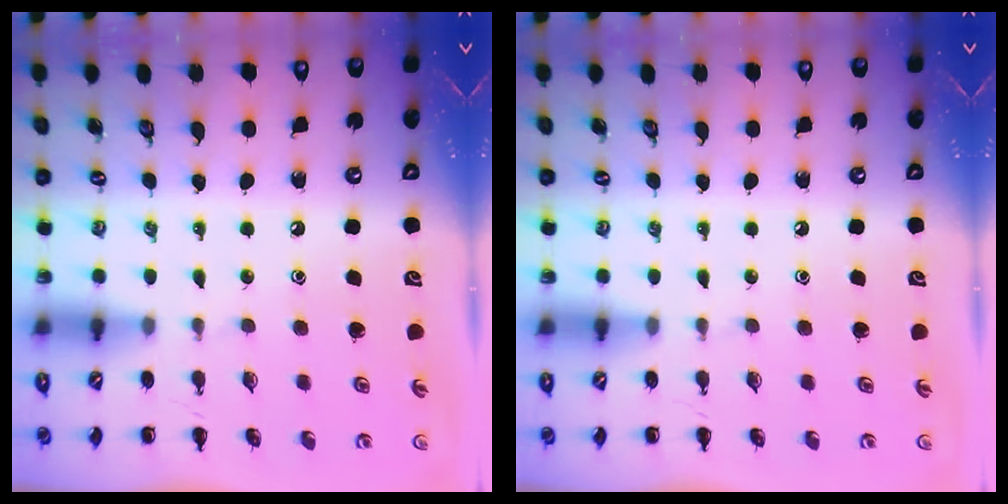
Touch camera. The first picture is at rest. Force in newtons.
{"total": 0.0}